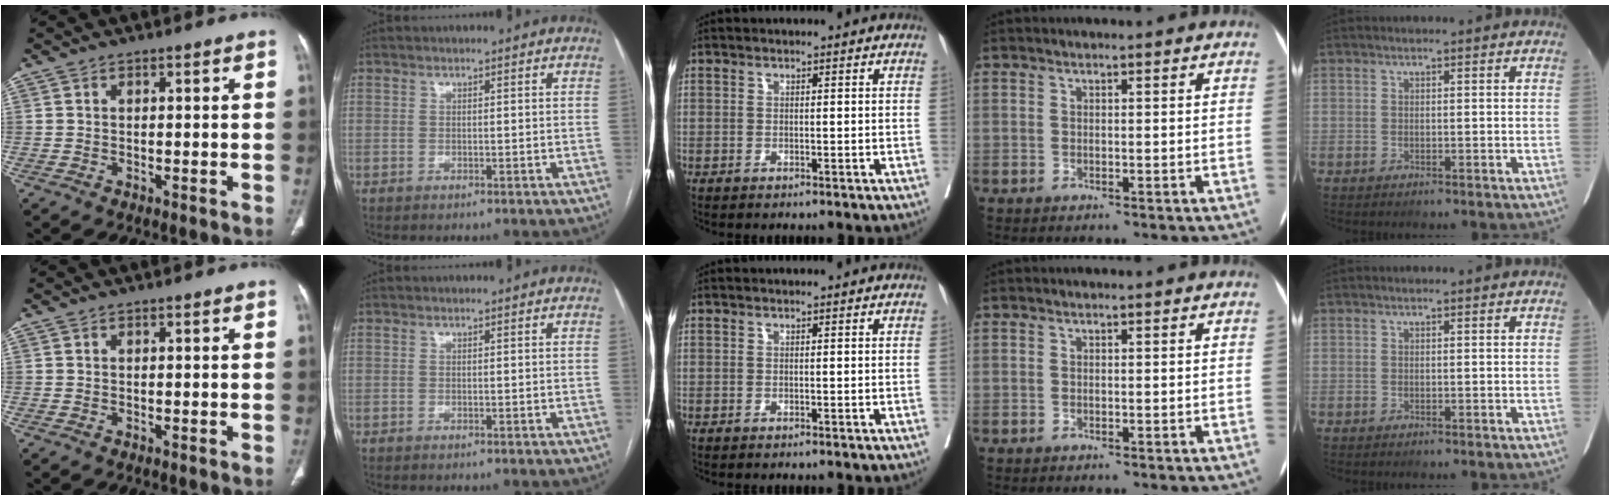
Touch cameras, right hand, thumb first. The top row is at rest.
{}